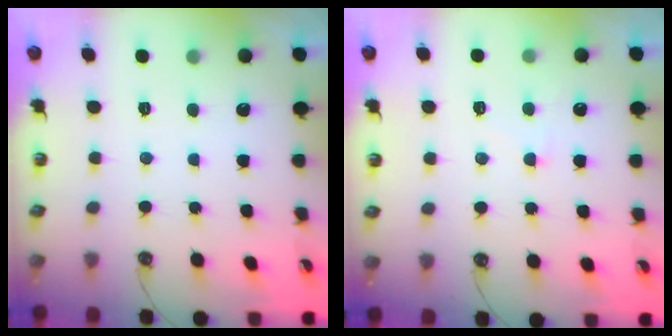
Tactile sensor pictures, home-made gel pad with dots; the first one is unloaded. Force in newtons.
{"total": 4.4, "press": 4.4, "slide": 0.5}